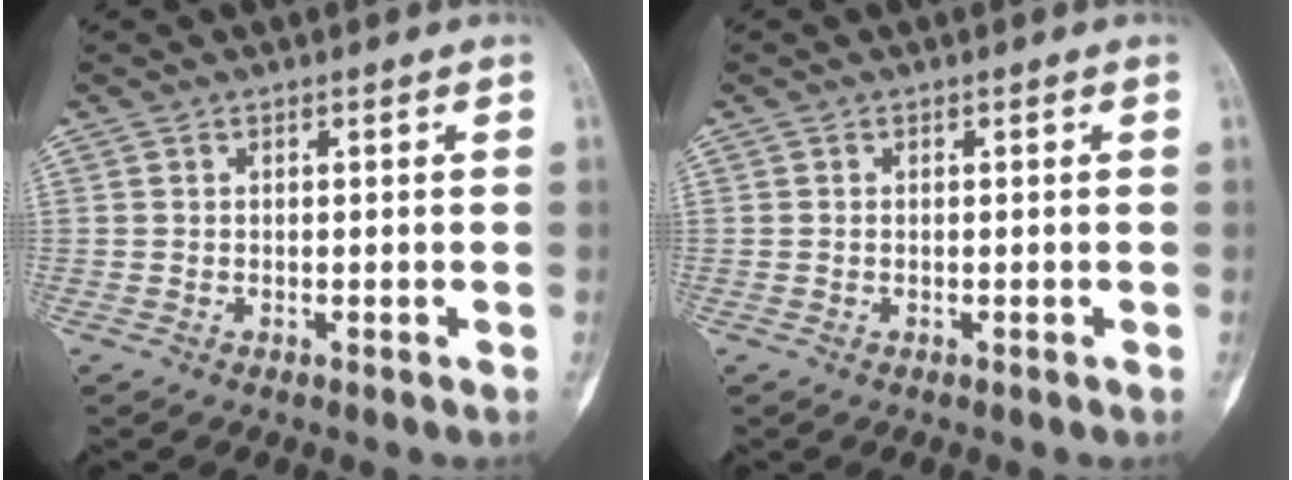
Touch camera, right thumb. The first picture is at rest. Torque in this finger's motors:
{"motor_torque": [-0.39, -0.06, 0.21, 0.04, -0.04]}